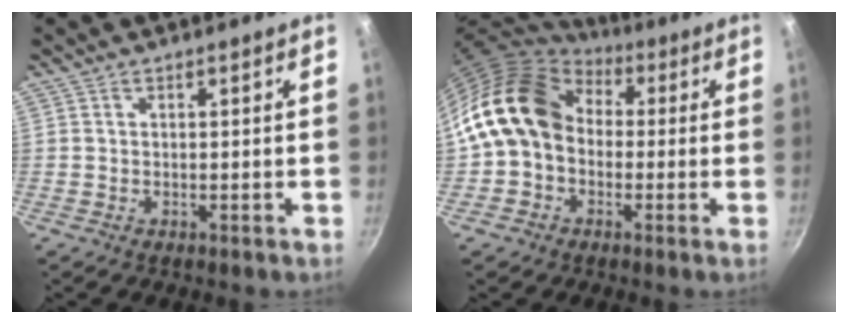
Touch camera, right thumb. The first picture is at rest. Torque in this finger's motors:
{"motor_torque": [1.25, 3.46, 0.53, -0.50, 0.24]}